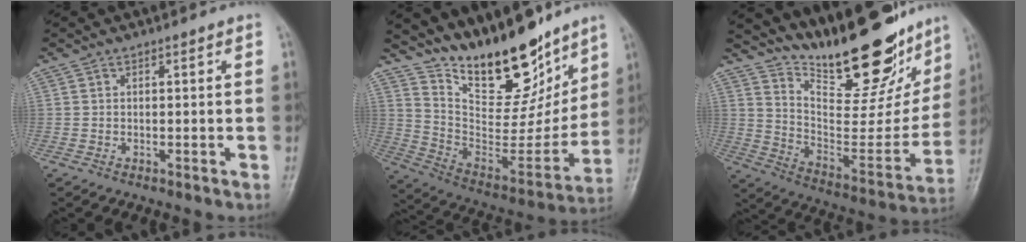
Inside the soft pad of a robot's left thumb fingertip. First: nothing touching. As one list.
[{"total": 23.1, "force": [17.2, 9.4, 12.1], "torque": [-0.140, -0.102, 0.295]}, {"total": 26.7, "force": [20.8, 8.7, 14.4], "torque": [-0.175, -0.116, 0.317]}]